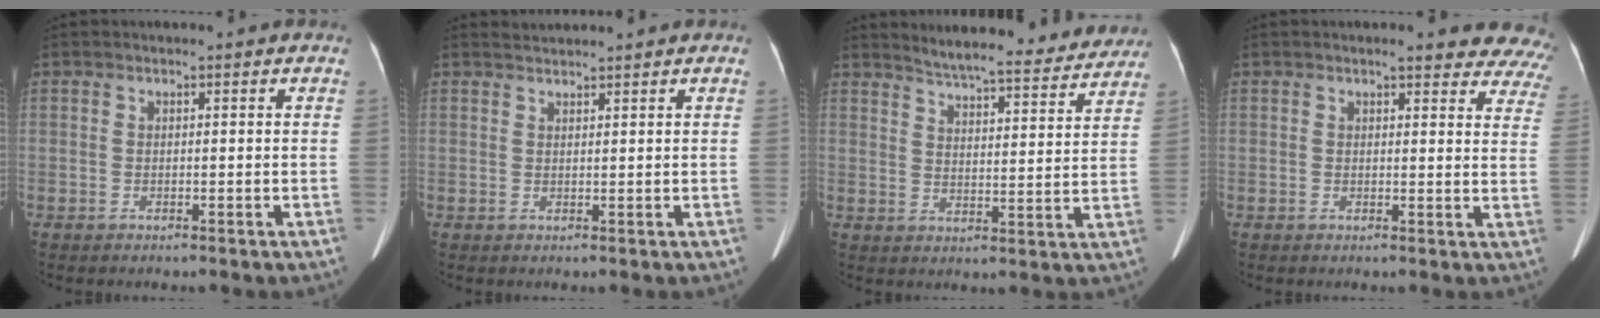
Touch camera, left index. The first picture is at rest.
{"total": 1.8, "force": [1.8, -0.1, -0.1], "torque": [-0.003, 0.017, 0.040]}
{"total": 18.7, "force": [17.5, 2.7, 6.2], "torque": [-0.079, -0.023, 0.219]}
{"total": 13.2, "force": [12.3, 3.2, 3.7], "torque": [0.003, -0.030, 0.104]}